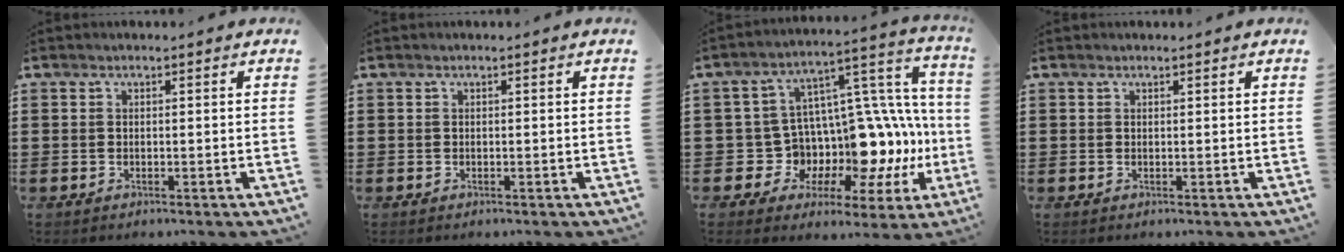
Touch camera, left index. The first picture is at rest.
{"total": 0.0}
{"total": 8.3, "force": [-0.9, 7.1, 4.2], "torque": [-0.077, -0.061, -0.008]}
{"total": 0.0}